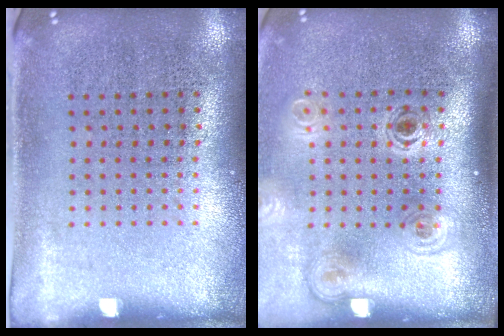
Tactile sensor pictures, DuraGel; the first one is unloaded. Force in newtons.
{"total": 1.9, "press": 1.3, "slide": 1.4}